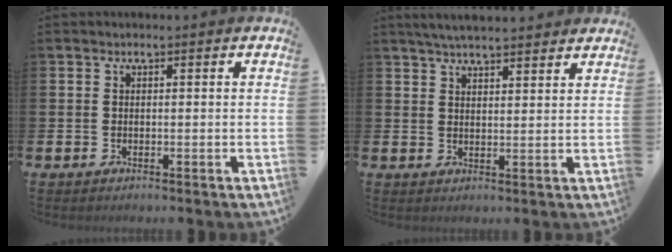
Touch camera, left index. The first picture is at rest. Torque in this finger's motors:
{"motor_torque": [0.51, -1.63, 0.39, 0.16]}